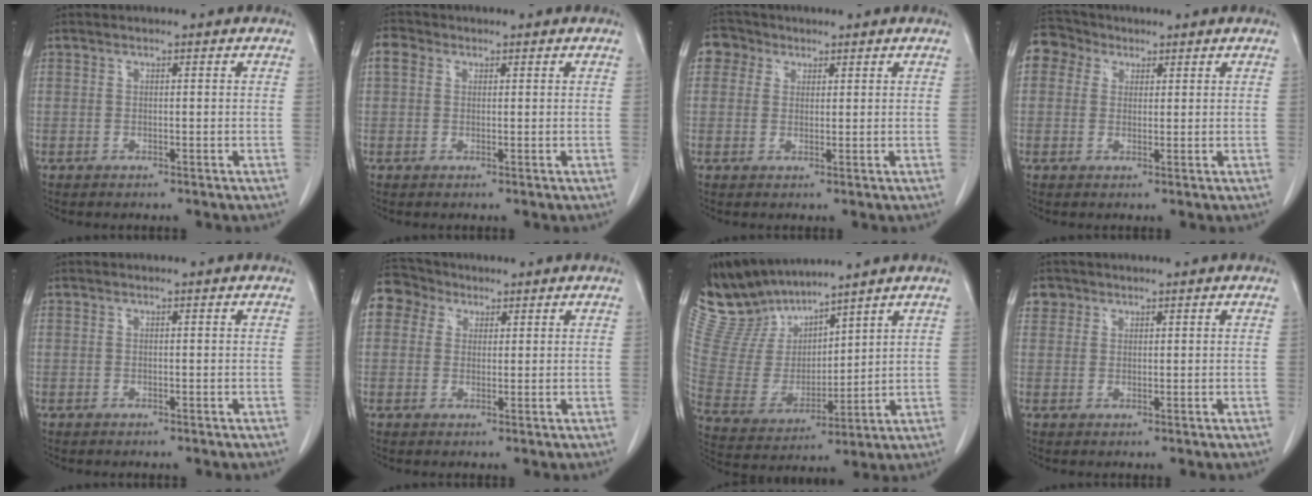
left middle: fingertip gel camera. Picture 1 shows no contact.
{"total": 2.3, "force": [0.9, 1.9, 1.0], "torque": [-0.024, 0.017, 0.014]}
{"total": 3.5, "force": [1.7, 3.1, 0.4], "torque": [-0.006, 0.014, 0.028]}
{"total": 5.4, "force": [2.7, 4.5, 1.2], "torque": [-0.025, 0.028, 0.051]}
{"total": 0.0}
{"total": 6.5, "force": [3.4, 5.4, 1.5], "torque": [-0.030, 0.033, 0.066]}
{"total": 13.0, "force": [12.4, 3.0, 2.5], "torque": [-0.074, 0.004, 0.267]}
{"total": 2.1, "force": [1.4, 1.7, -0.1], "torque": [0.012, 0.007, 0.021]}